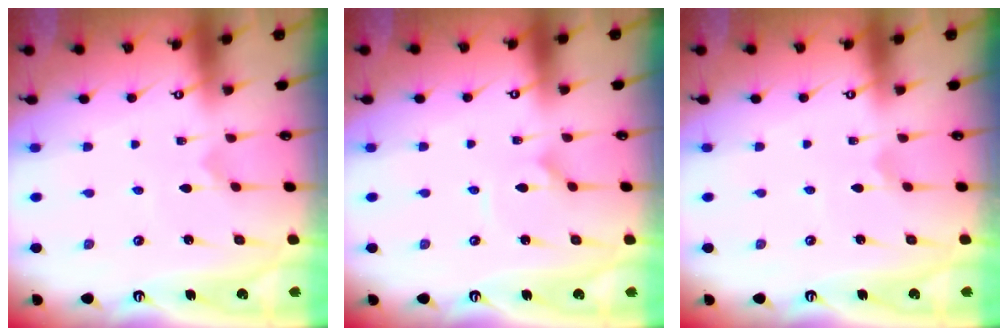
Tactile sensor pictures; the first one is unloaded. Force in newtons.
{"total": 1.6, "press": 1.6, "slide": 0.1}
{"total": 0.7, "press": 0.7, "slide": 0.1}